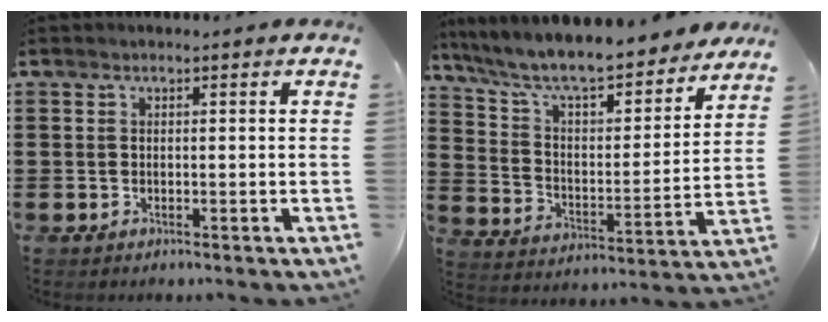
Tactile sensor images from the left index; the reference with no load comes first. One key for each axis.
{"total": 8.7, "fx": 7.9, "fy": 0.9, "fz": 3.5, "tx": -0.103, "ty": -0.060, "tz": 0.133}